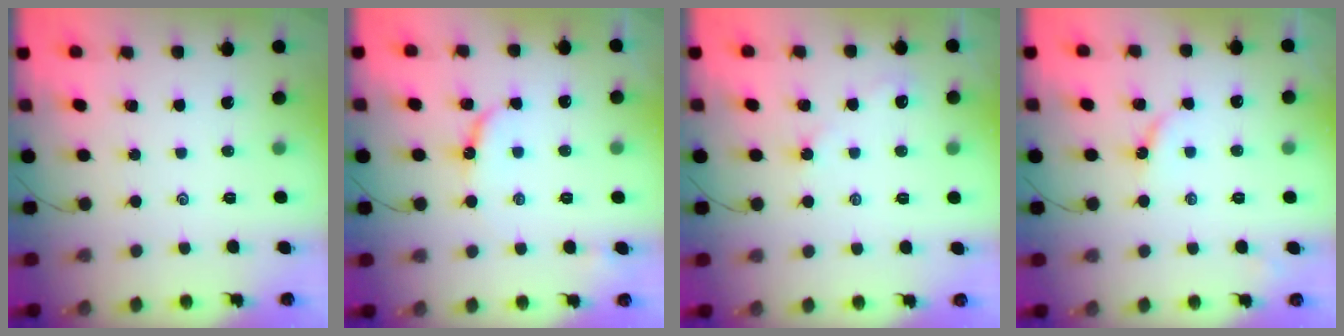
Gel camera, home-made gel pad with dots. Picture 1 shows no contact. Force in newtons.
{"total": 6.8, "press": 6.7, "slide": 0.6}
{"total": 3.1, "press": 3.1, "slide": 0.6}
{"total": 4.2, "press": 4.2, "slide": 0.4}